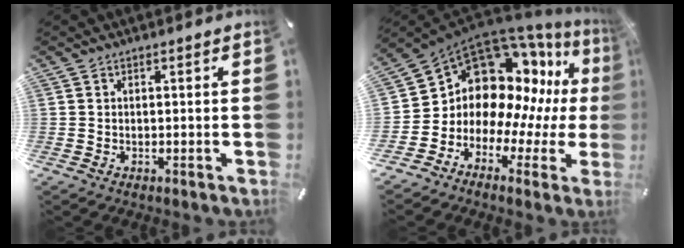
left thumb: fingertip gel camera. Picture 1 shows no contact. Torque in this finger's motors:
{"motor_torque": [0.30, 2.02, 1.23, 0.97, 0.16]}